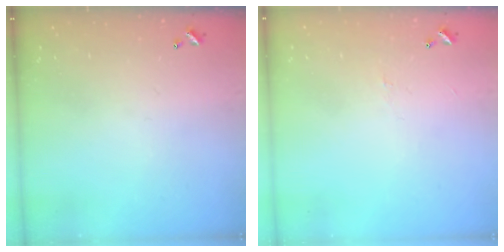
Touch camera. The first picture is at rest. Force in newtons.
{"total": 0.8, "press": 0.7, "slide": 0.5}